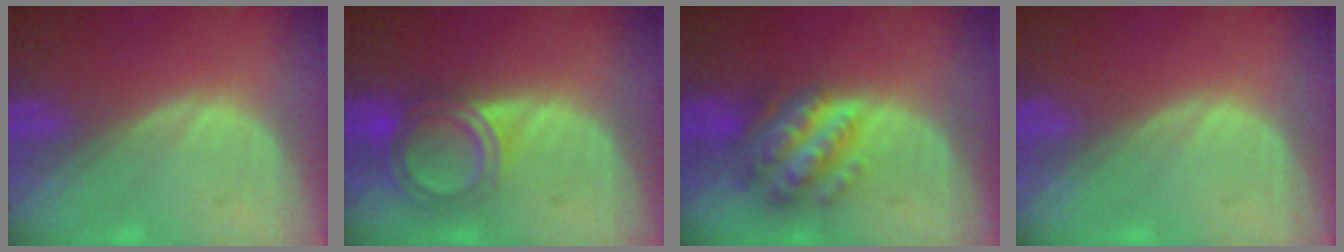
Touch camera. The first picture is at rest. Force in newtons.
{"total": 6.0, "press": 5.3, "slide": 2.8}
{"total": 7.4, "press": 7.3, "slide": 0.5}
{"total": 0.0}